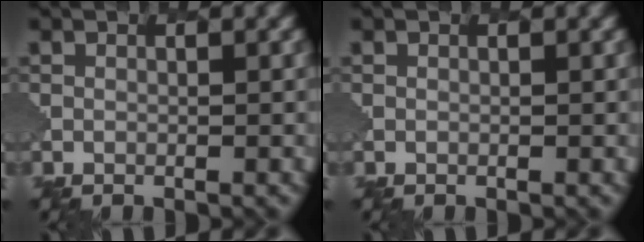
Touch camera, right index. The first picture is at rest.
{"total": 0.0}